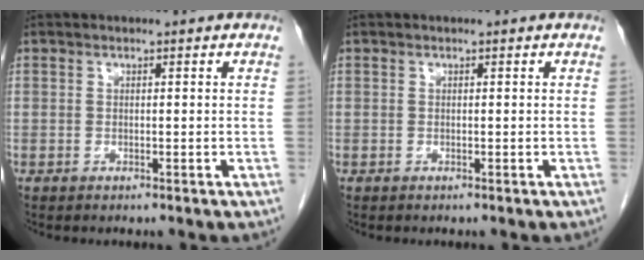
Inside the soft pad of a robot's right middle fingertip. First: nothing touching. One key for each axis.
{"total": 0.0}